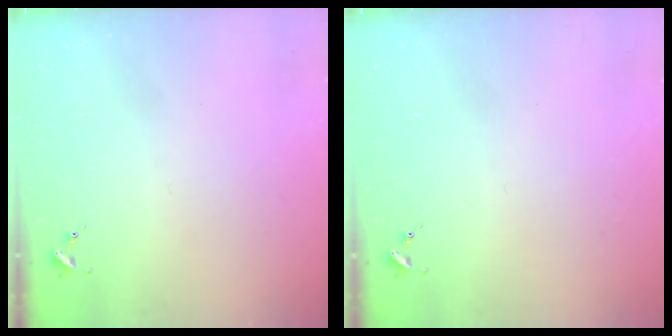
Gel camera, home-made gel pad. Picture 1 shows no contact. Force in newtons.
{"total": 0.0}